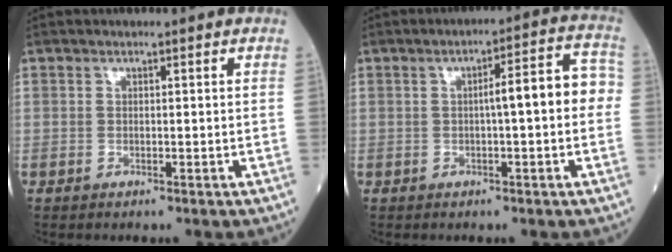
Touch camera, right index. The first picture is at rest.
{"total": 7.4, "force": [-0.1, 1.2, 7.3], "torque": [-0.099, 0.031, -0.004]}